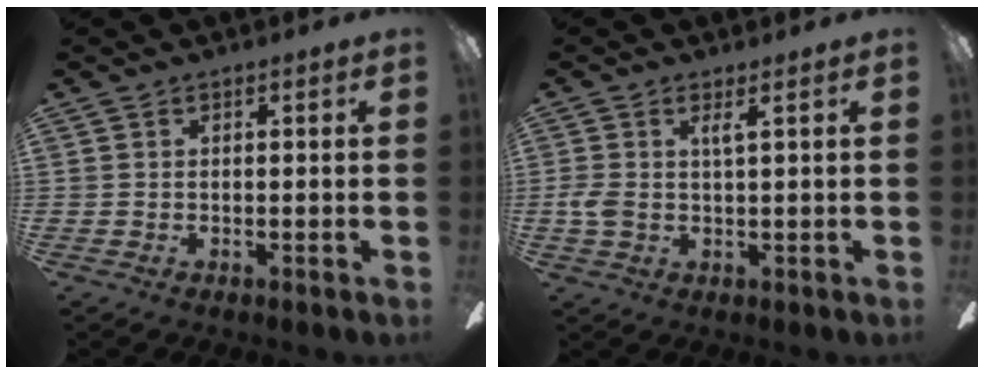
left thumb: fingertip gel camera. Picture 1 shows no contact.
{"total": 3.7, "force": [0.9, 1.0, 3.4], "torque": [-0.073, -0.004, 0.013]}